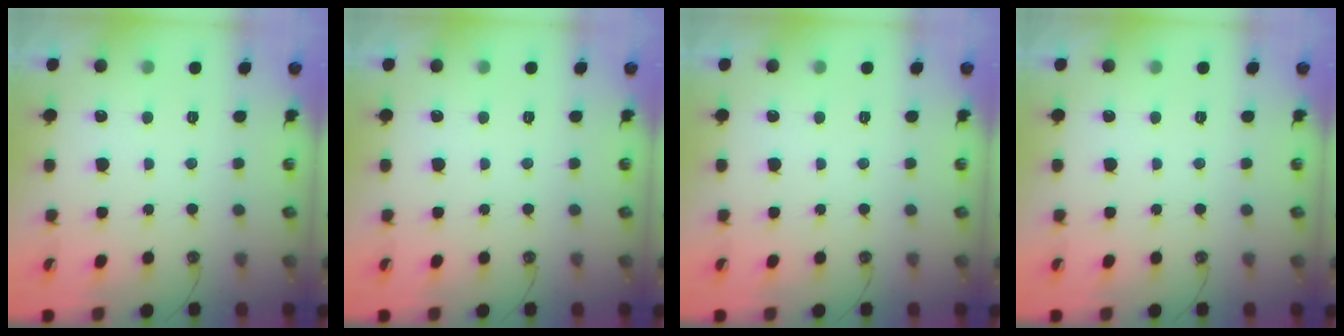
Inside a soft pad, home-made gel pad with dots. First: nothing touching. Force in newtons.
{"total": 0.0}
{"total": 0.0}
{"total": 0.0}